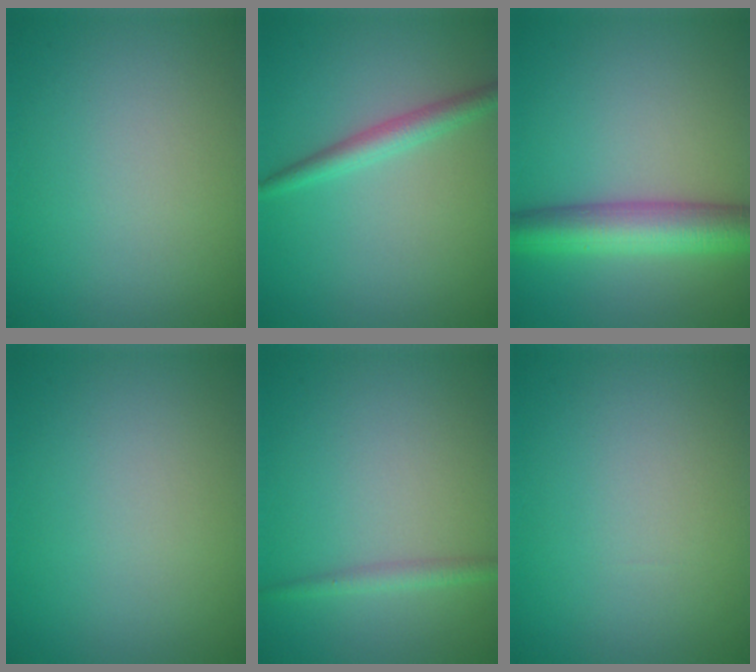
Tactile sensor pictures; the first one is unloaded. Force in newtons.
{"total": 2.3, "press": 2.3, "slide": 0.0}
{"total": 6.5, "press": 6.5, "slide": 0.2}
{"total": 0.0}
{"total": 1.4, "press": 1.4, "slide": 0.1}
{"total": 0.0}